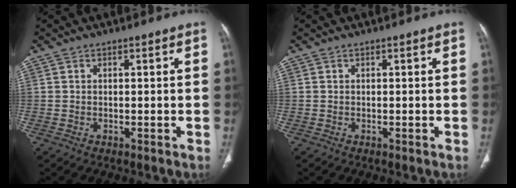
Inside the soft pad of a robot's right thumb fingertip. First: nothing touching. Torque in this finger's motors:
{"motor_torque": [0.04, -0.16, 0.23, -0.03, -0.05]}